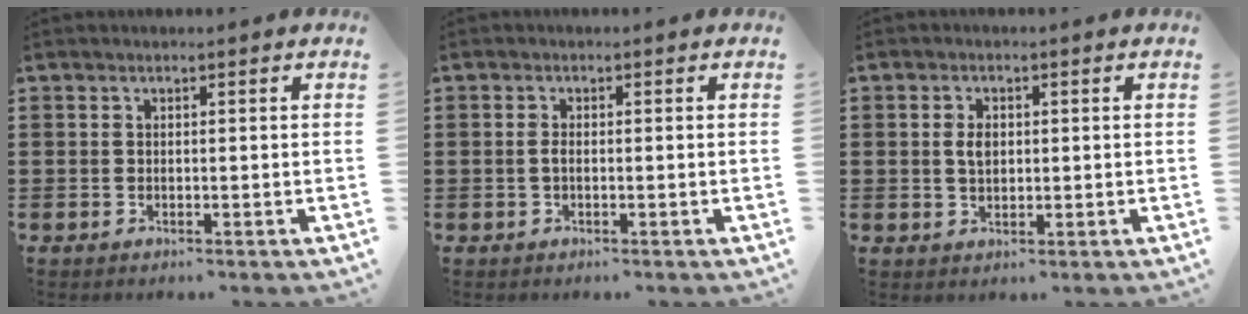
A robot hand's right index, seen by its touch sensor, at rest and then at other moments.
{"total": 1.2, "force": [-0.2, 0.4, 1.1], "torque": [-0.028, -0.004, -0.007]}
{"total": 2.8, "force": [0.3, 1.6, 2.2], "torque": [-0.047, 0.008, 0.004]}